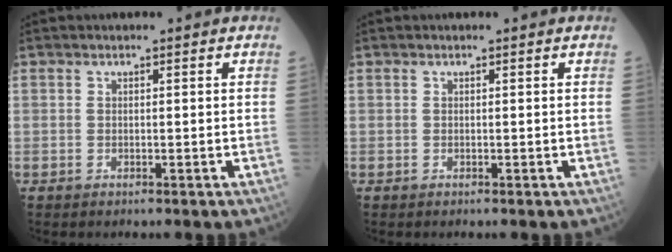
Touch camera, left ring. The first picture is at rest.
{"total": 0.0}